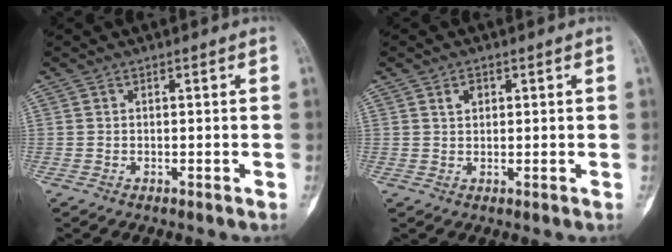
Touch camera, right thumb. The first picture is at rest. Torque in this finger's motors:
{"motor_torque": [-0.55, 0.56, 0.01, -0.01, 0.00]}